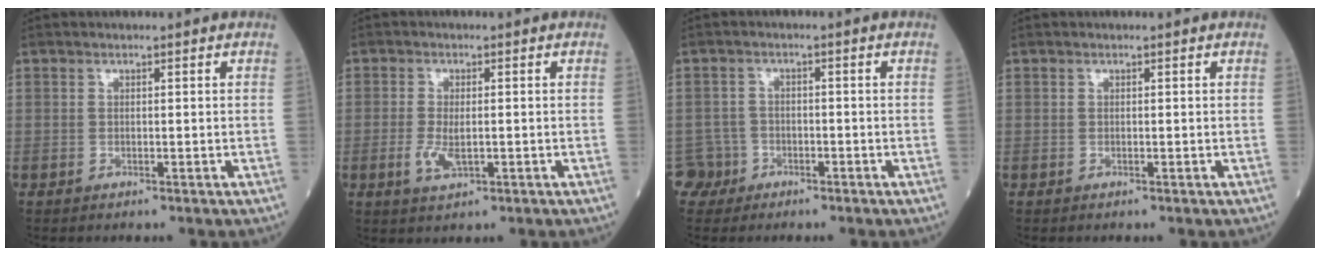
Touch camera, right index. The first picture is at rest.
{"total": 3.9, "force": [-0.9, 1.5, 3.5], "torque": [-0.076, -0.005, -0.014]}
{"total": 3.6, "force": [-1.8, 3.0, -0.7], "torque": [0.021, 0.013, -0.034]}
{"total": 0.0}